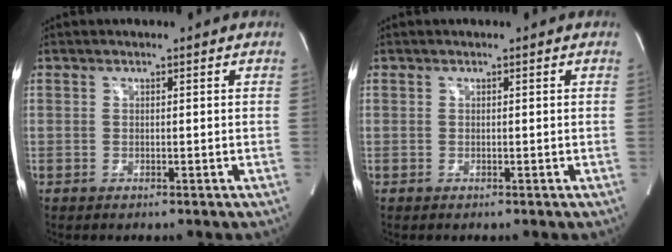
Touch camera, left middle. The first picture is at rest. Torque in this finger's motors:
{"motor_torque": [0.04, -0.03, -0.04, 0.00]}